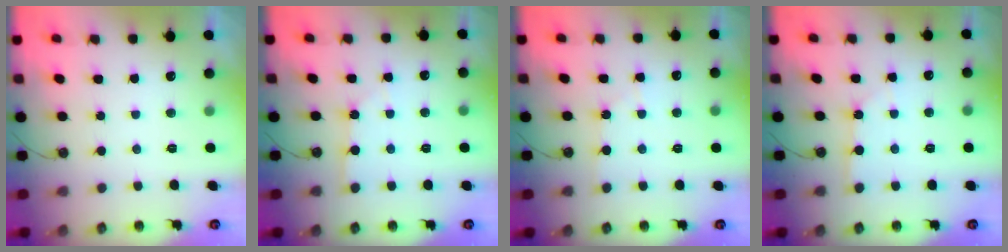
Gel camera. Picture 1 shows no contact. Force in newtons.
{"total": 2.6, "press": 2.6, "slide": 0.3}
{"total": 4.6, "press": 4.6, "slide": 0.7}
{"total": 1.8, "press": 1.8, "slide": 0.3}